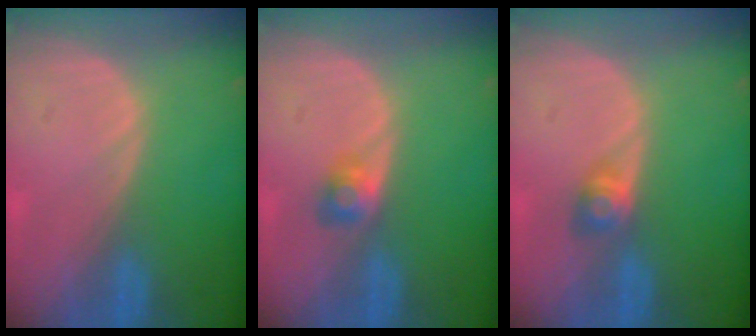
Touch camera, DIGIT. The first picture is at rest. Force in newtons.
{"total": 2.5, "press": 2.3, "slide": 0.9}
{"total": 2.7, "press": 2.5, "slide": 1.1}